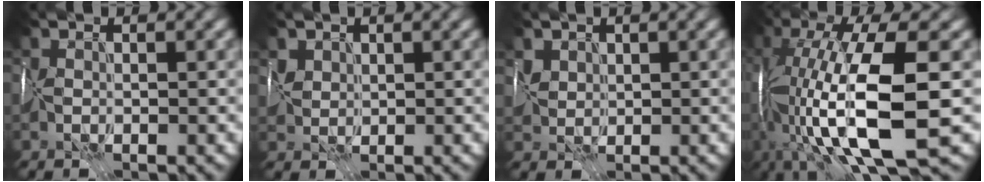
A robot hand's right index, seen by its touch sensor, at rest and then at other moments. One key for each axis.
{"total": 1.1, "fx": 1.0, "fy": 0.4, "fz": -0.4, "tx": 0.014, "ty": -0.004, "tz": 0.021}
{"total": 1.1, "fx": 1.0, "fy": 0.4, "fz": -0.3, "tx": 0.014, "ty": -0.004, "tz": 0.020}
{"total": 13.5, "fx": -3.2, "fy": 3.7, "fz": 12.6, "tx": -0.233, "ty": -0.011, "tz": -0.050}